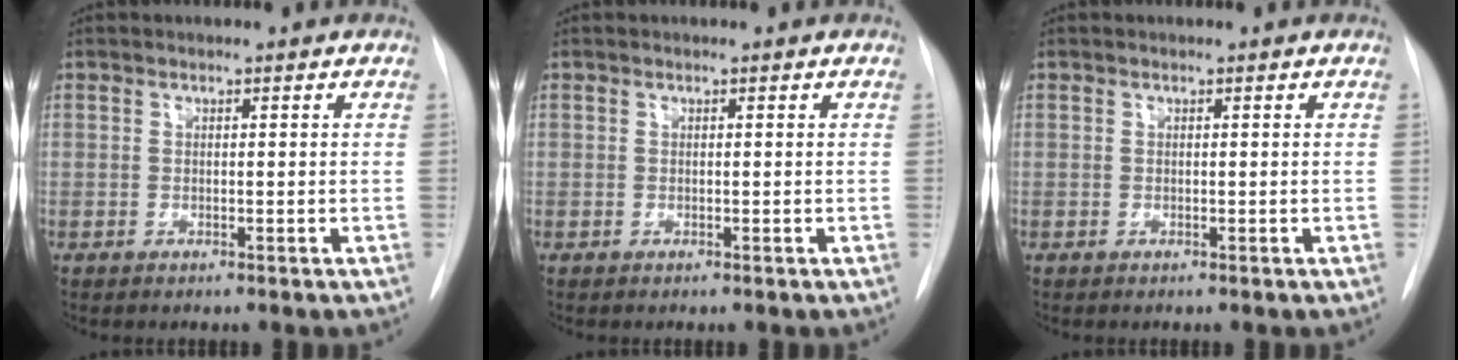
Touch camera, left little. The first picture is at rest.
{"total": 0.0}
{"total": 0.0}